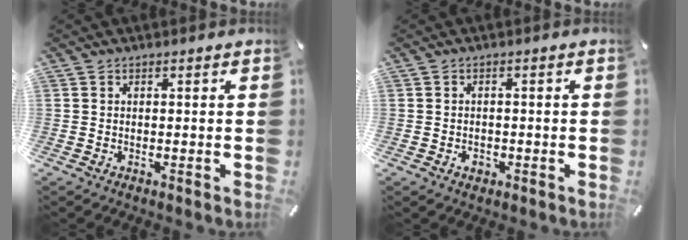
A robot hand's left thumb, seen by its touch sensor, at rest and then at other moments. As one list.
[{"total": 2.1, "force": [-1.0, 1.7, 0.9], "torque": [-0.017, 0.005, -0.020]}]